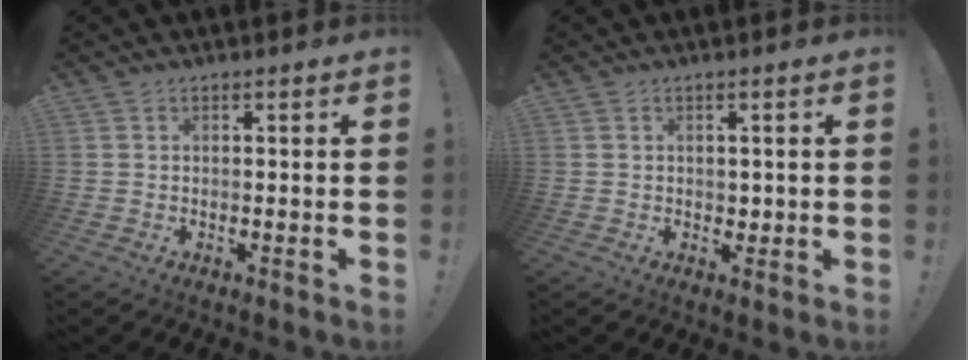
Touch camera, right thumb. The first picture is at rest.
{"total": 1.8, "force": [0.5, 1.6, 0.5], "torque": [0.004, -0.003, 0.005]}